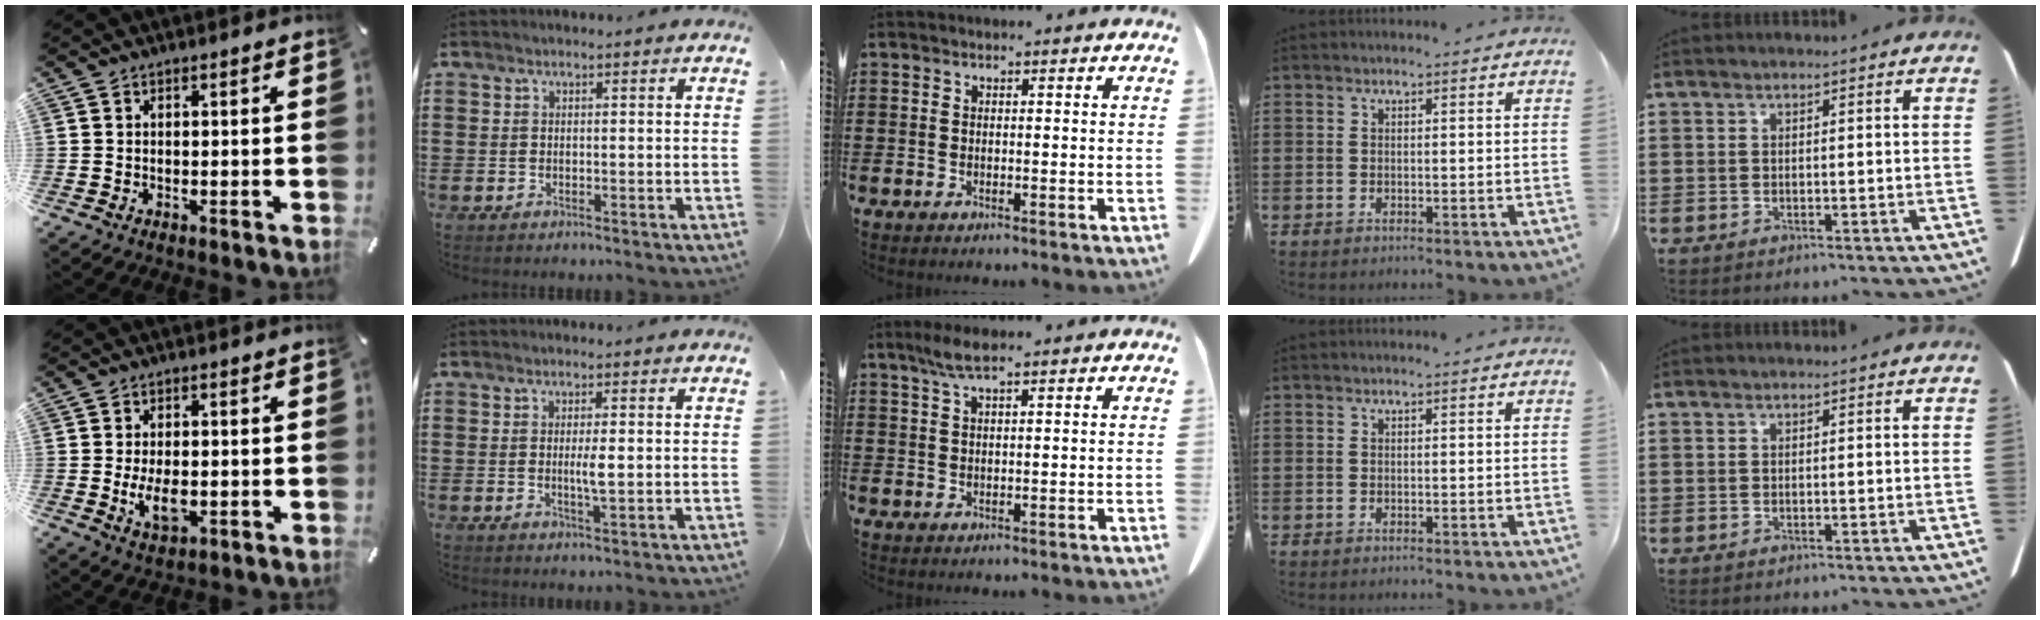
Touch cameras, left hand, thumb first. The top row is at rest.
{"thumb": {"total": 5.7, "force": [-0.8, 3.1, 4.8], "torque": [-0.109, -0.005, -0.016]}, "index": {"total": 2.8, "force": [0.0, 0.2, 2.8], "torque": [-0.051, -0.005, -0.001]}, "middle": {"total": 3.3, "force": [2.1, 0.5, 2.6], "torque": [-0.055, 0.001, 0.038]}}